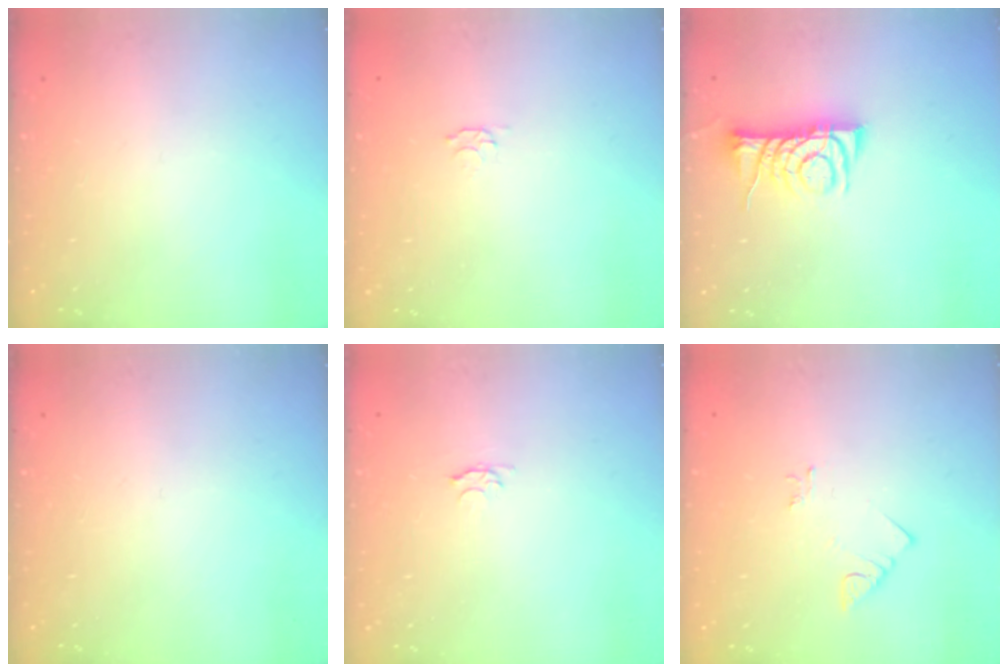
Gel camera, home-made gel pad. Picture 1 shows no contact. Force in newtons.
{"total": 2.9, "press": 2.9, "slide": 0.4}
{"total": 8.8, "press": 8.8, "slide": 0.4}
{"total": 0.0}
{"total": 3.3, "press": 3.3, "slide": 0.5}
{"total": 2.6, "press": 2.6, "slide": 0.3}